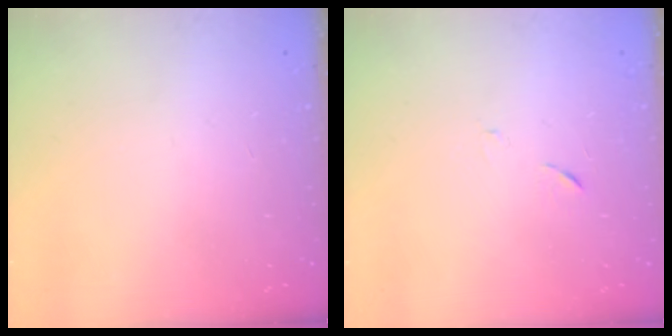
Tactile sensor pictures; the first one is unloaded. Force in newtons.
{"total": 5.0, "press": 4.9, "slide": 0.6}